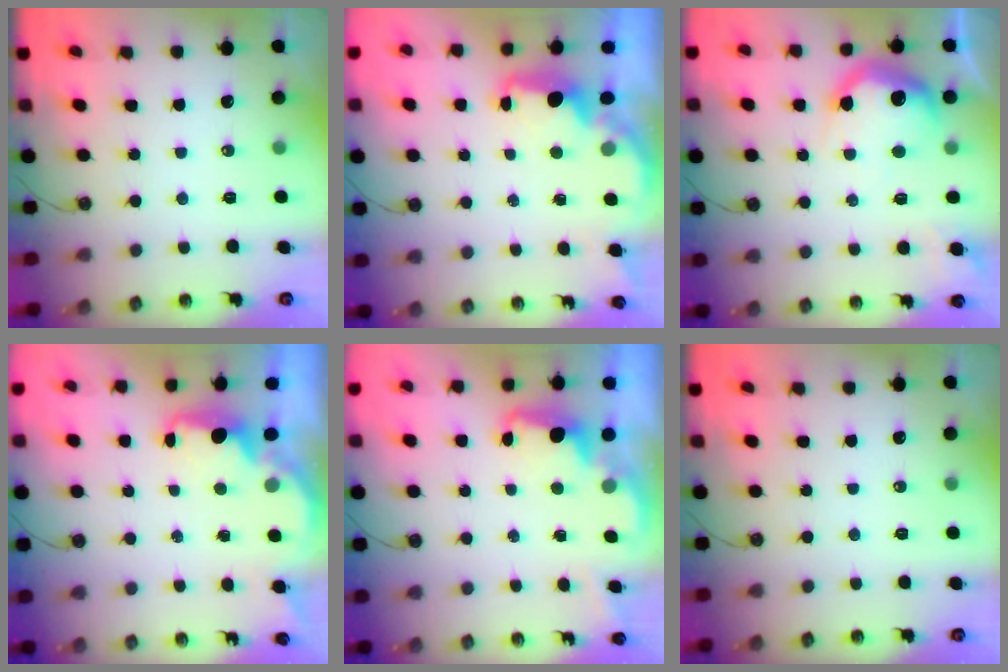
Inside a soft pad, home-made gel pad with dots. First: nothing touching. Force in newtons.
{"total": 2.5, "press": 2.3, "slide": 0.7}
{"total": 17.8, "press": 17.7, "slide": 1.6}
{"total": 2.1, "press": 2.0, "slide": 0.5}
{"total": 2.4, "press": 2.3, "slide": 0.5}
{"total": 0.0}